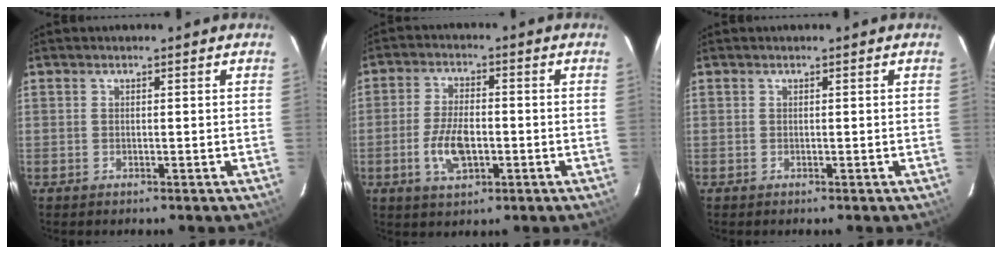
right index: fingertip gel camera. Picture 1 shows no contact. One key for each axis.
{"total": 8.0, "fx": -2.2, "fy": 3.9, "fz": 6.6, "tx": -0.136, "ty": 0.000, "tz": -0.038}
{"total": 0.0}